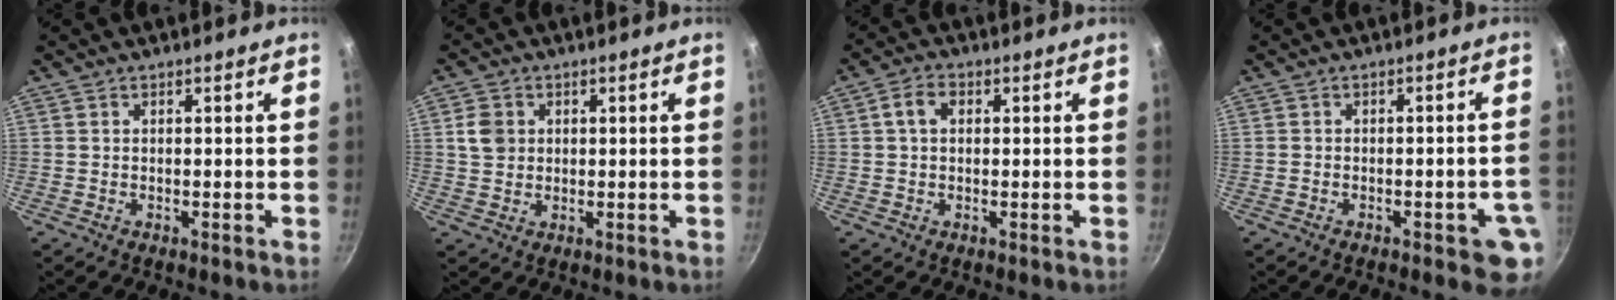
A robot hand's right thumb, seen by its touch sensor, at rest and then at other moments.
{"total": 4.3, "force": [0.9, 3.7, 2.1], "torque": [-0.021, 0.003, 0.014]}
{"total": 4.0, "force": [0.8, 2.8, 2.7], "torque": [-0.043, 0.009, 0.008]}
{"total": 6.1, "force": [-2.3, 2.3, 5.2], "torque": [-0.052, 0.015, -0.022]}